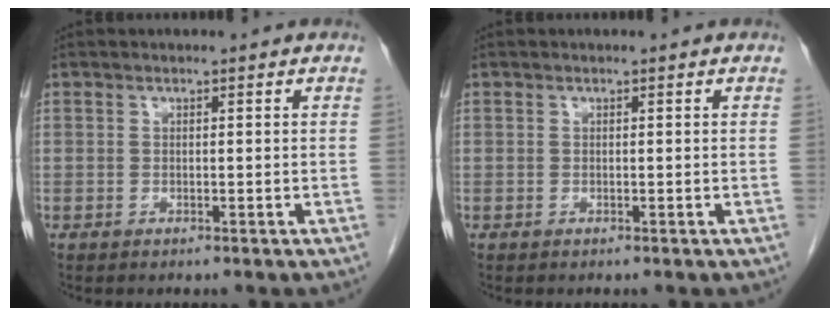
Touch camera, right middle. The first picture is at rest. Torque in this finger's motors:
{"motor_torque": [-0.08, 0.08, 0.00, -0.01]}